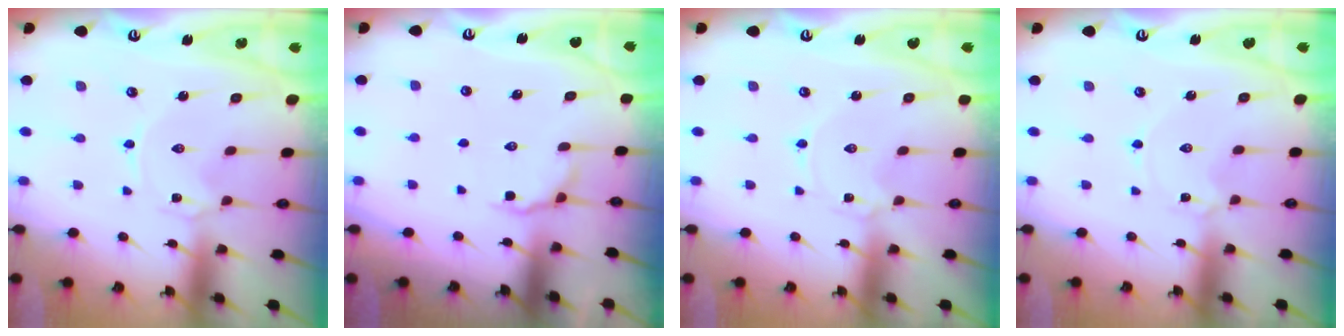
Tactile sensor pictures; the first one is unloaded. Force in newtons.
{"total": 5.6, "press": 5.4, "slide": 1.8}
{"total": 0.0}
{"total": 1.9, "press": 1.9, "slide": 0.2}